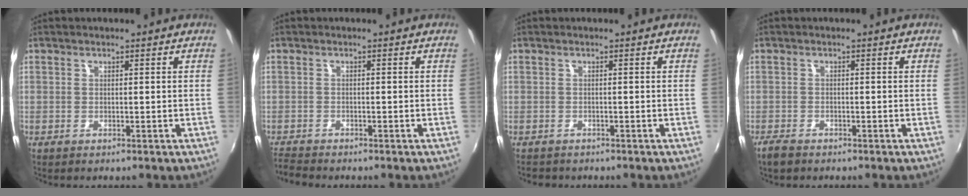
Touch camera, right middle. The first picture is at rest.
{"total": 2.9, "force": [-2.9, 0.1, 0.4], "torque": [-0.021, -0.016, -0.063]}
{"total": 1.9, "force": [-1.6, 0.9, 0.3], "torque": [-0.012, -0.007, -0.024]}
{"total": 2.6, "force": [-2.2, 1.0, 1.1], "torque": [-0.031, -0.007, -0.045]}